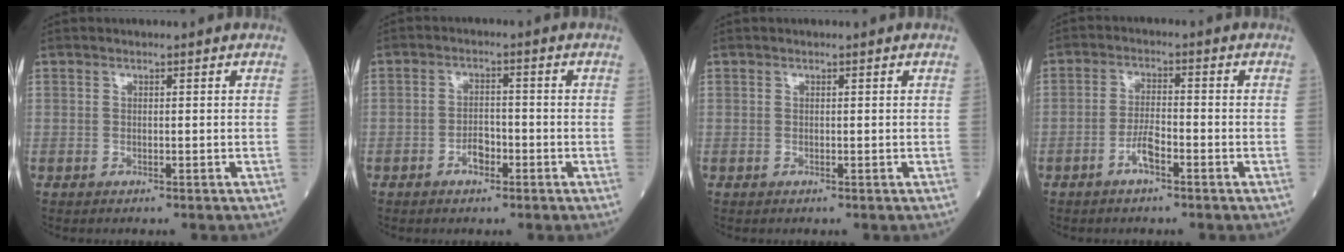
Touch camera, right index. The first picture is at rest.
{"total": 2.5, "force": [-1.3, 1.5, 1.5], "torque": [-0.019, 0.007, -0.024]}
{"total": 0.0}
{"total": 3.6, "force": [-2.1, 0.7, 2.9], "torque": [-0.054, 0.004, -0.041]}